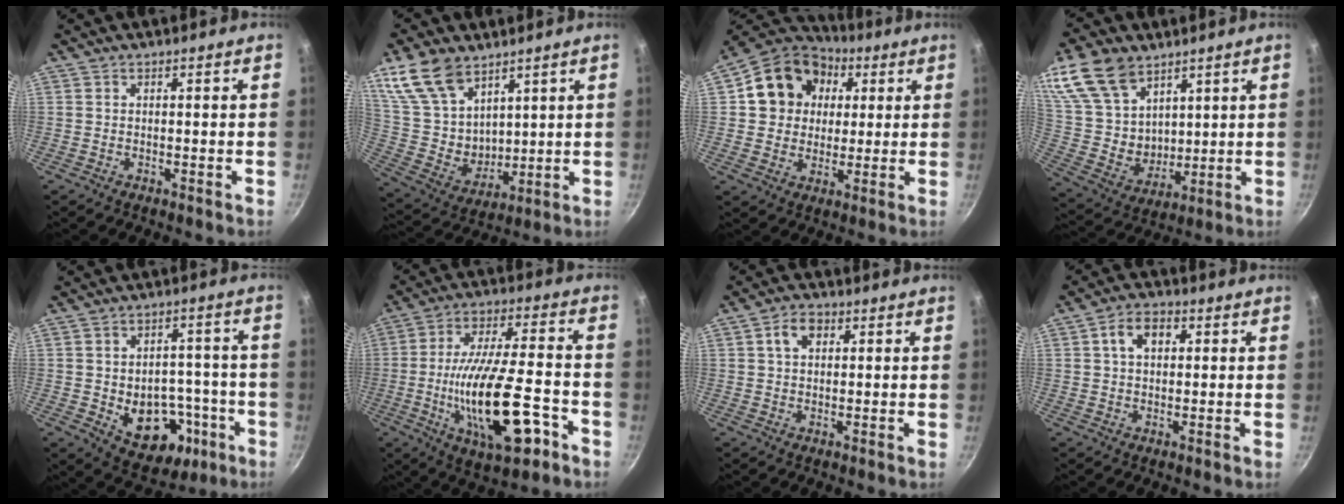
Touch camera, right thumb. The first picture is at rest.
{"total": 15.3, "force": [9.3, 9.5, 7.4], "torque": [-0.113, -0.052, 0.198]}
{"total": 15.1, "force": [3.9, 12.9, 6.7], "torque": [-0.096, 0.017, 0.056]}
{"total": 18.2, "force": [10.3, 12.0, 8.9], "torque": [-0.150, -0.044, 0.213]}
{"total": 14.3, "force": [-4.3, 10.3, 9.0], "torque": [-0.084, 0.025, -0.043]}
{"total": 20.6, "force": [-6.9, 7.5, 17.9], "torque": [-0.299, 0.024, -0.107]}
{"total": 4.5, "force": [1.5, 3.2, 2.9], "torque": [-0.036, 0.004, 0.020]}
{"total": 6.1, "force": [1.6, 4.1, 4.2], "torque": [-0.050, 0.011, 0.021]}